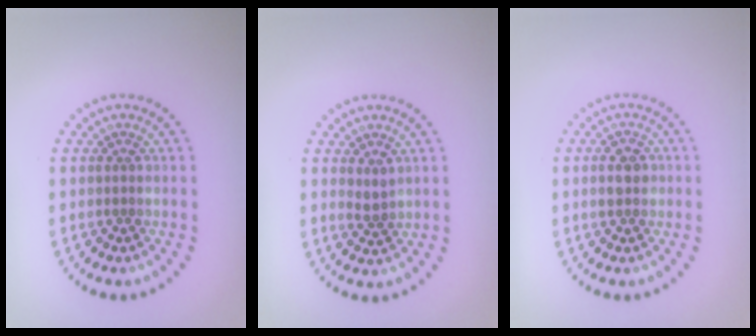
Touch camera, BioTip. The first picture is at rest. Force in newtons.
{"total": 1.3, "press": 1.1, "slide": 0.7}
{"total": 2.5, "press": 2.5, "slide": 0.2}